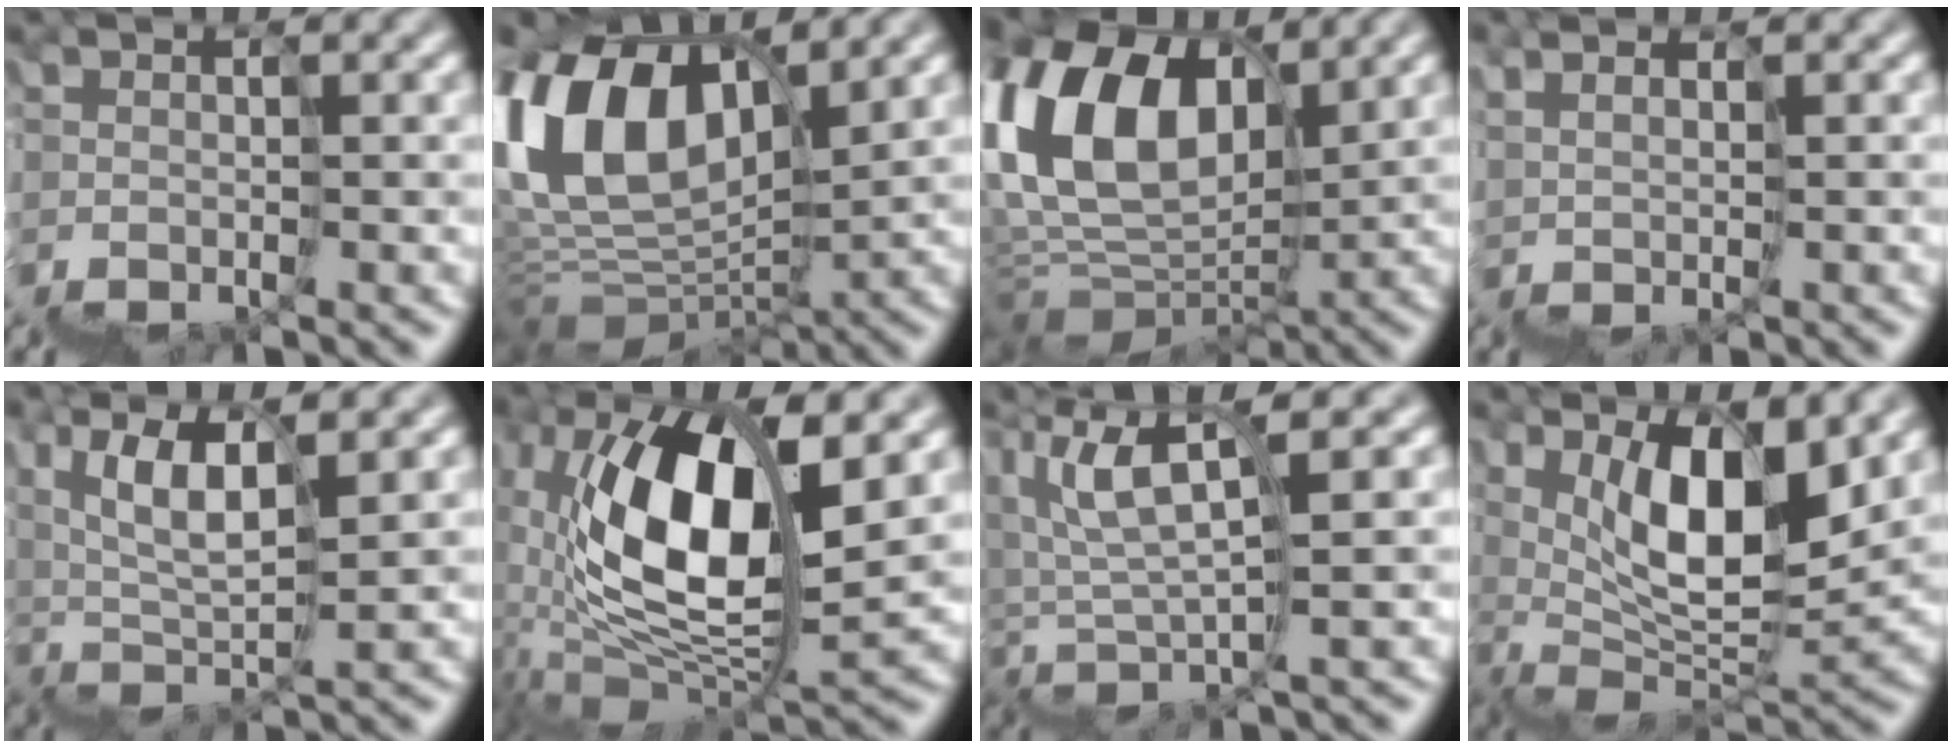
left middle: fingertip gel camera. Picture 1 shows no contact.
{"total": 9.6, "force": [6.8, 4.2, 5.2], "torque": [-0.112, 0.047, 0.112]}
{"total": 10.6, "force": [7.1, 5.1, 6.1], "torque": [-0.144, 0.052, 0.115]}
{"total": 3.9, "force": [3.5, -1.0, -1.5], "torque": [0.017, 0.026, 0.062]}
{"total": 6.0, "force": [5.8, -0.7, 1.5], "torque": [-0.043, 0.043, 0.099]}
{"total": 8.9, "force": [4.3, 3.2, 7.1], "torque": [-0.134, 0.034, 0.069]}
{"total": 5.9, "force": [5.6, -0.3, 1.7], "torque": [-0.060, 0.039, 0.092]}
{"total": 6.9, "force": [6.0, 0.0, 3.4], "torque": [-0.054, 0.025, 0.107]}